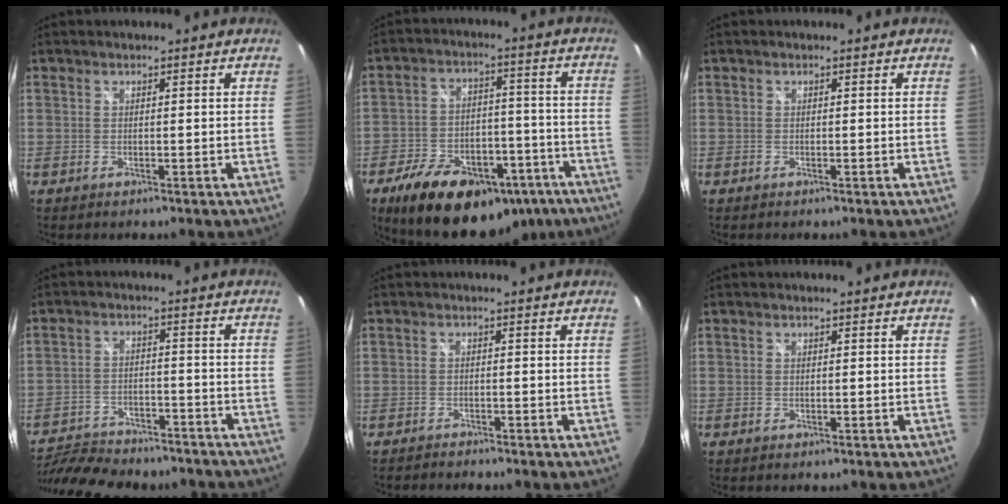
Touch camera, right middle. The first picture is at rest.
{"total": 24.2, "force": [-15.6, 12.5, 13.6], "torque": [-0.251, 0.004, -0.214]}
{"total": 0.0}
{"total": 18.1, "force": [-15.4, 5.9, 7.5], "torque": [-0.165, -0.012, -0.228]}
{"total": 2.2, "force": [-2.1, 0.0, 0.4], "torque": [-0.019, -0.012, -0.039]}
{"total": 0.0}